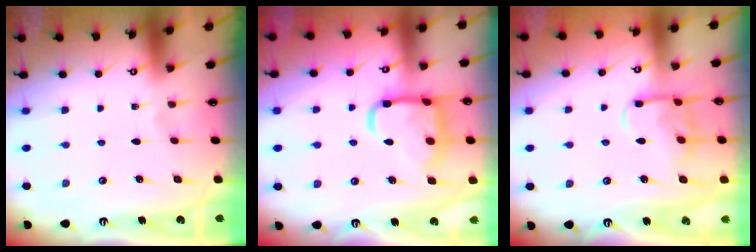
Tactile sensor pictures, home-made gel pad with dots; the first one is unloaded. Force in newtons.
{"total": 14.7, "press": 14.6, "slide": 1.4}
{"total": 10.0, "press": 10.0, "slide": 0.9}